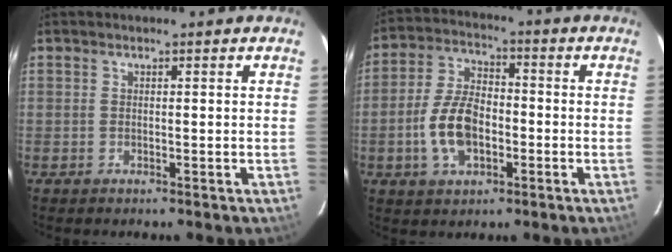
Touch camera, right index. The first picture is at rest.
{"total": 10.8, "force": [-3.0, 6.2, 8.4], "torque": [-0.174, 0.012, -0.050]}